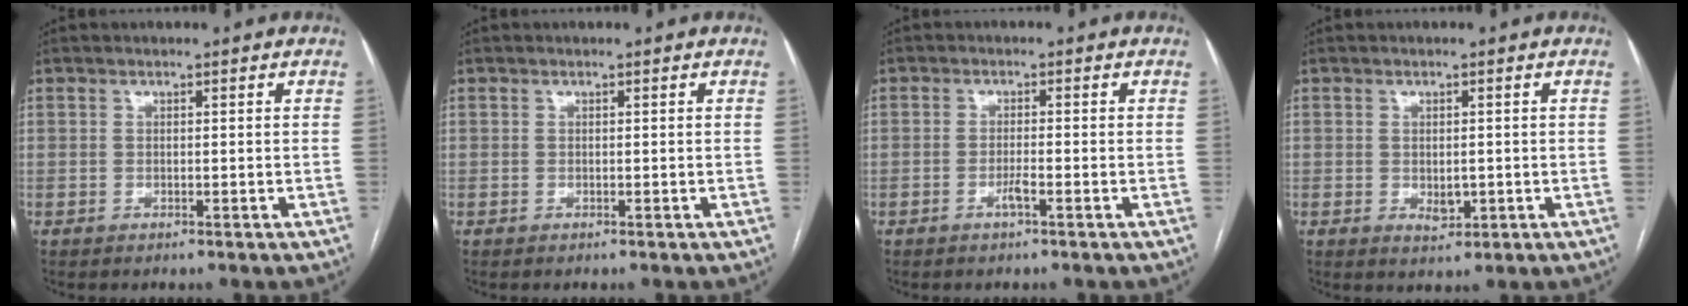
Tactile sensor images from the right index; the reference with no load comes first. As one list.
[{"total": 0.0}, {"total": 1.8, "force": [-1.0, -0.1, 1.5], "torque": [-0.029, -0.001, -0.019]}, {"total": 2.4, "force": [-0.4, 1.4, 1.9], "torque": [-0.029, -0.003, 0.002]}]